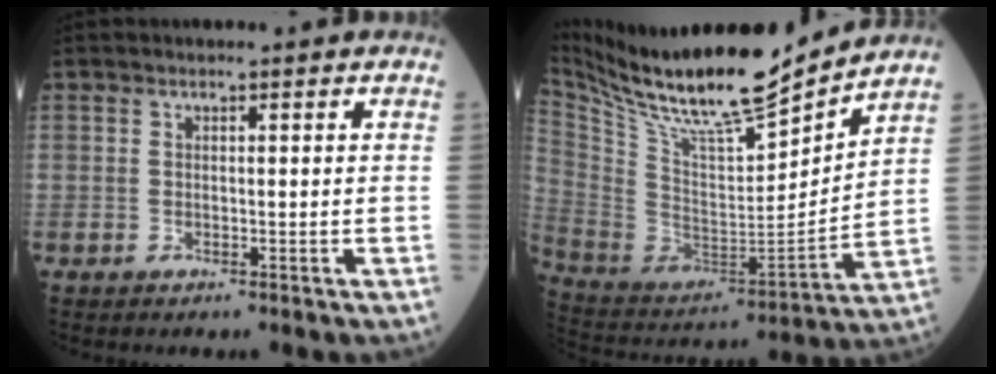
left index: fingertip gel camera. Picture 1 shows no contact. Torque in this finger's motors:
{"motor_torque": [0.93, -1.21, 0.16, 0.06]}